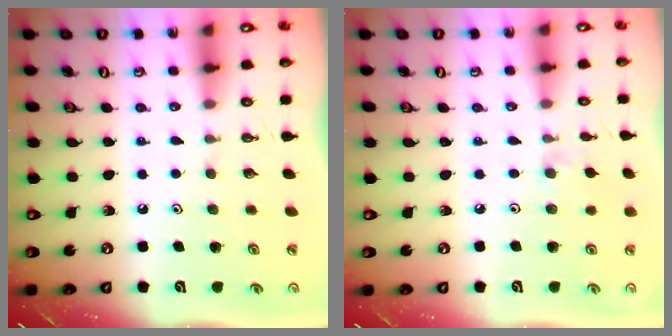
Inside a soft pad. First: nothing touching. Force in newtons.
{"total": 2.7, "press": 2.6, "slide": 0.5}